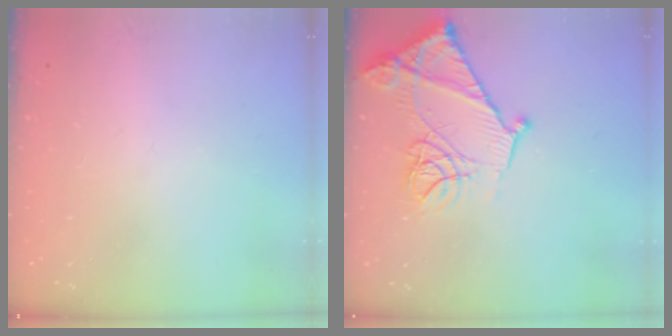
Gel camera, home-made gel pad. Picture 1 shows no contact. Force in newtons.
{"total": 17.4, "press": 17.4, "slide": 1.3}